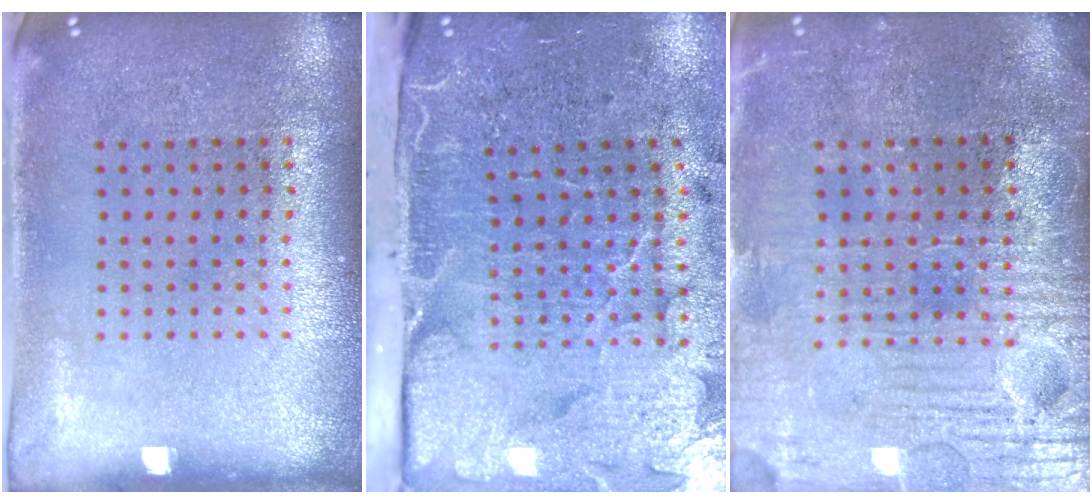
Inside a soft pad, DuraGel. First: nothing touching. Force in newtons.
{"total": 5.2, "press": 4.1, "slide": 3.2}
{"total": 4.0, "press": 3.8, "slide": 1.2}